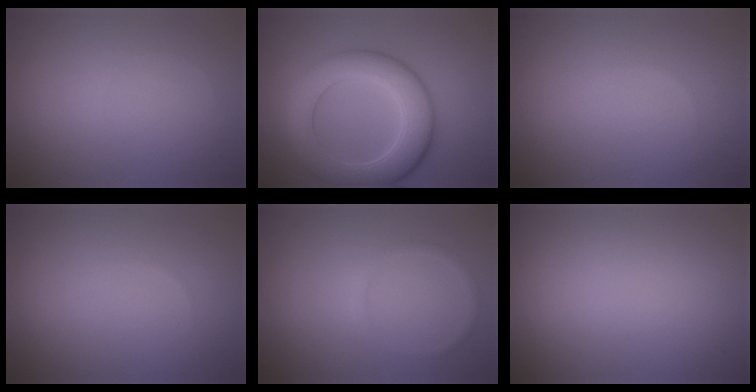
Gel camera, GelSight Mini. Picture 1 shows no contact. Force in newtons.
{"total": 7.5, "press": 7.5, "slide": 0.3}
{"total": 0.0}
{"total": 0.0}
{"total": 1.0, "press": 1.0, "slide": 0.0}
{"total": 0.0}